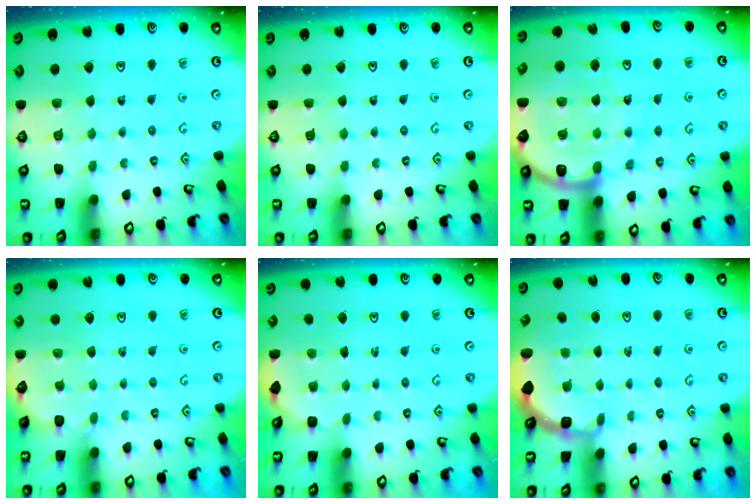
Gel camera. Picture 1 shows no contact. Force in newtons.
{"total": 0.0}
{"total": 13.8, "press": 13.6, "slide": 2.6}
{"total": 3.2, "press": 3.2, "slide": 0.3}
{"total": 2.0, "press": 1.7, "slide": 1.1}
{"total": 2.4, "press": 1.7, "slide": 1.7}